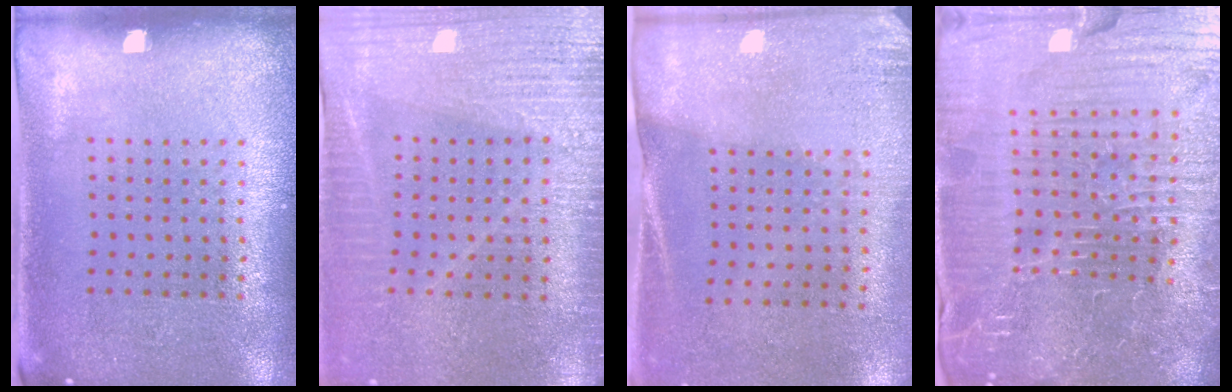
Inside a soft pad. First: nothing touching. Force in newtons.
{"total": 3.6, "press": 3.2, "slide": 1.6}
{"total": 2.7, "press": 2.4, "slide": 1.3}
{"total": 7.4, "press": 6.6, "slide": 3.3}